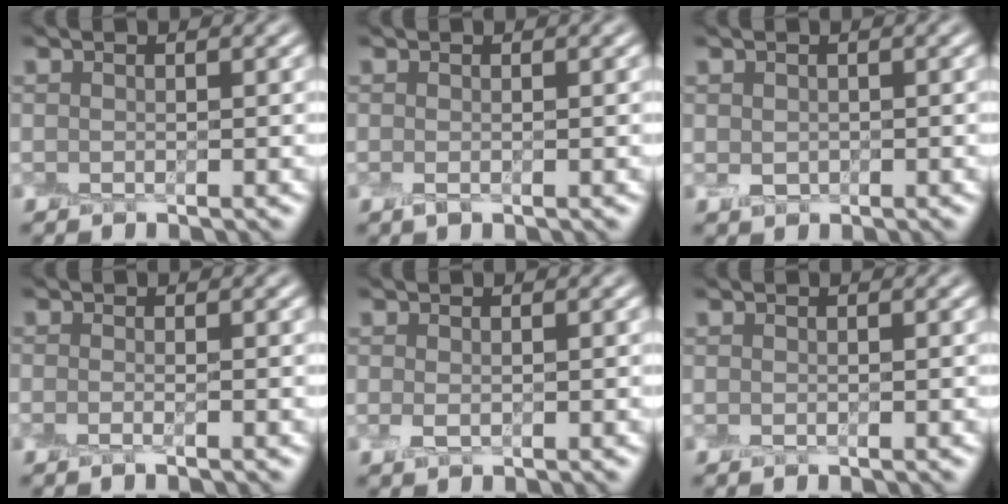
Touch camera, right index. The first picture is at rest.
{"total": 0.7, "force": [-0.2, 0.2, 0.6], "torque": [-0.015, -0.005, -0.003]}
{"total": 1.2, "force": [0.0, 1.0, 0.7], "torque": [-0.014, -0.001, 0.001]}
{"total": 1.0, "force": [-0.5, 0.1, 0.9], "torque": [-0.019, -0.007, -0.012]}
{"total": 1.1, "force": [-0.1, 0.7, 0.9], "torque": [-0.022, -0.002, -0.002]}
{"total": 0.0}